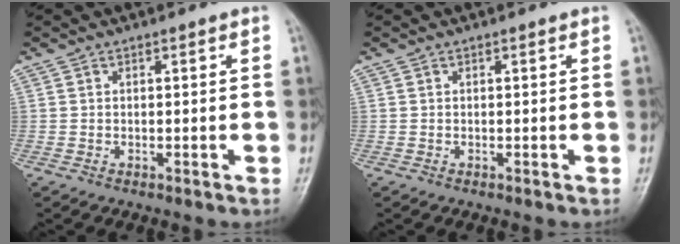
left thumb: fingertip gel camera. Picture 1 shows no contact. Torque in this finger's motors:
{"motor_torque": [0.01, -0.01, 0.01, -0.02, 0.00]}